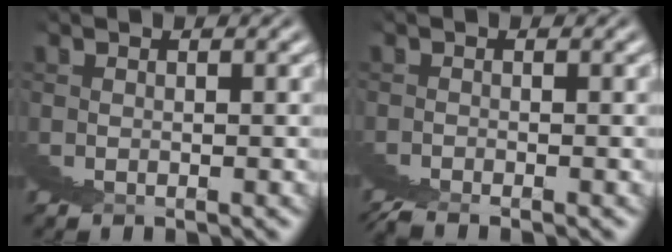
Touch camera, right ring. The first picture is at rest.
{"total": 1.6, "force": [-0.4, -1.5, -0.5], "torque": [0.015, 0.010, -0.008]}